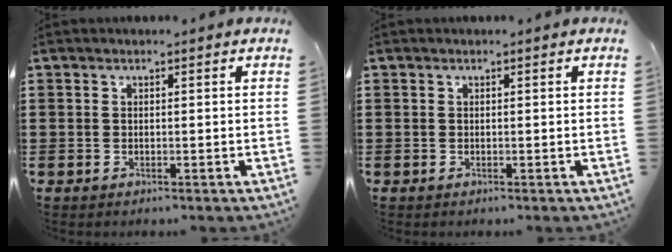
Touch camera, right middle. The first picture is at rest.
{"total": 0.0}